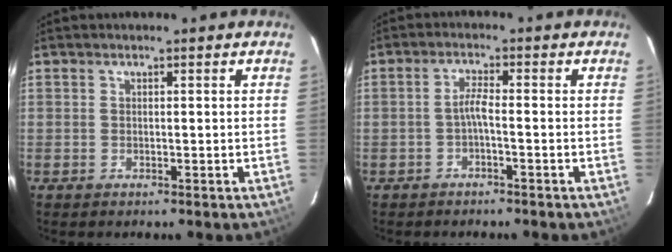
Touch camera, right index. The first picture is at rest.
{"total": 2.1, "force": [-1.1, 0.0, 1.8], "torque": [-0.040, 0.005, -0.022]}